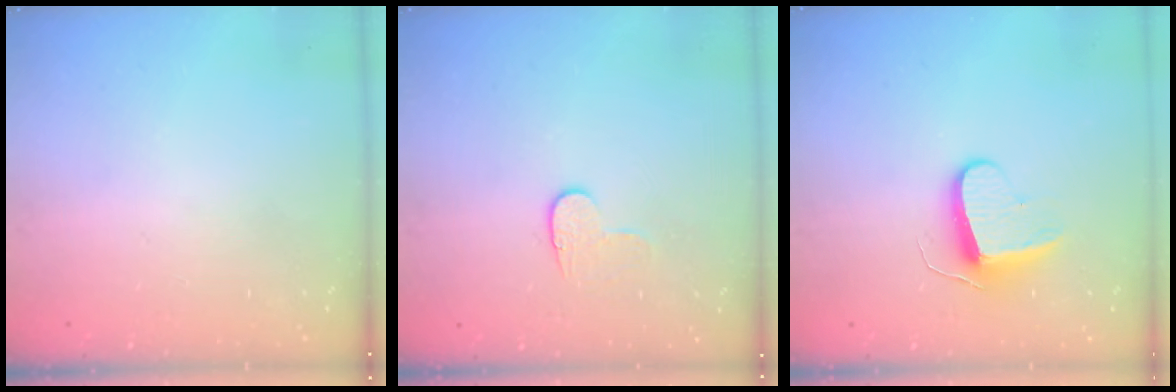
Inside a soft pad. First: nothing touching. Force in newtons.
{"total": 6.8, "press": 6.8, "slide": 0.6}
{"total": 8.9, "press": 8.9, "slide": 0.7}